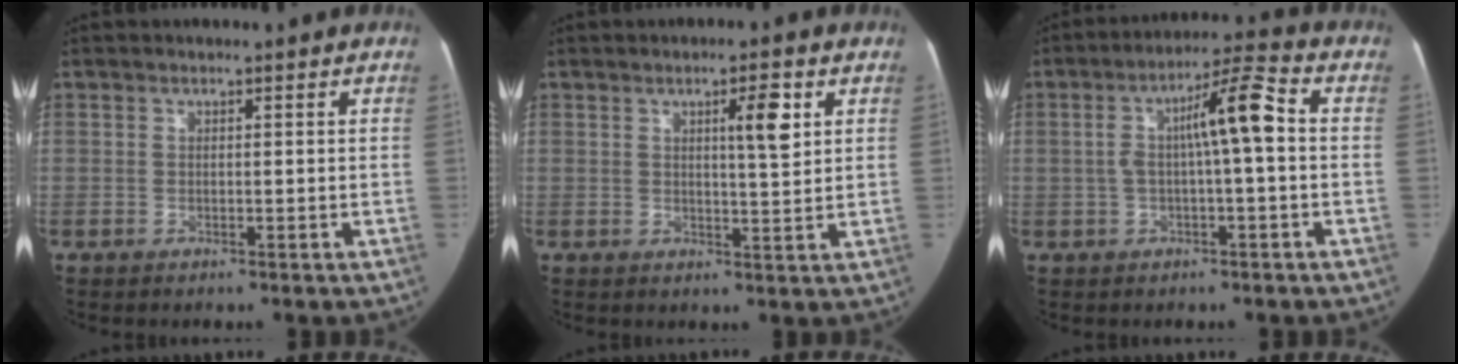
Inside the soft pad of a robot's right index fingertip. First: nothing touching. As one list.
[{"total": 4.8, "force": [2.0, 0.5, 4.4], "torque": [-0.061, 0.002, 0.030]}, {"total": 8.5, "force": [0.4, 1.0, 8.5], "torque": [-0.143, 0.033, 0.007]}]